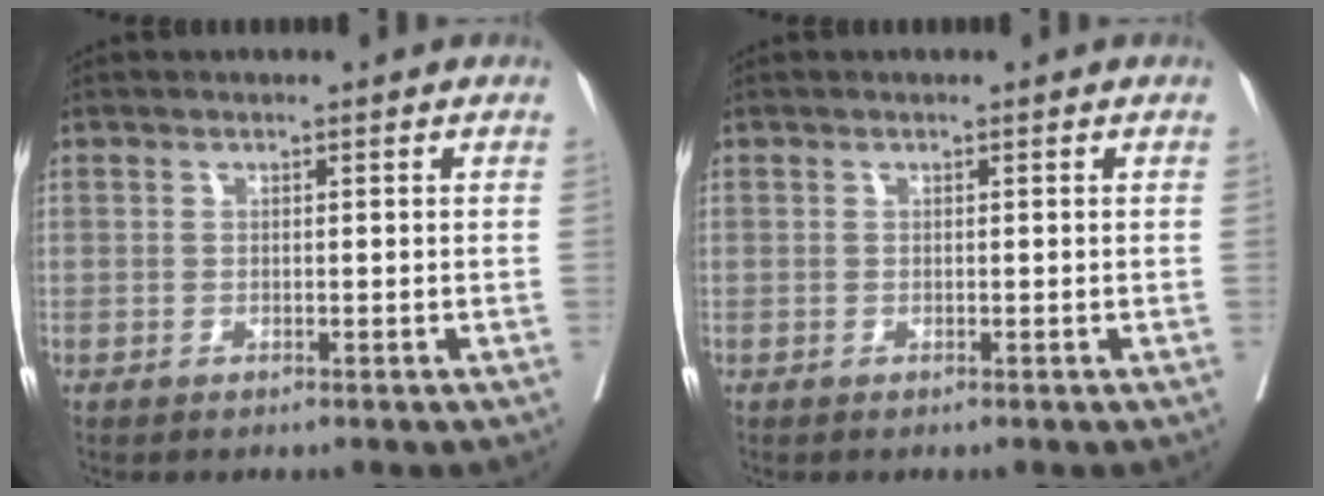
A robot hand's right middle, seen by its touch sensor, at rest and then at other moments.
{"total": 0.0}